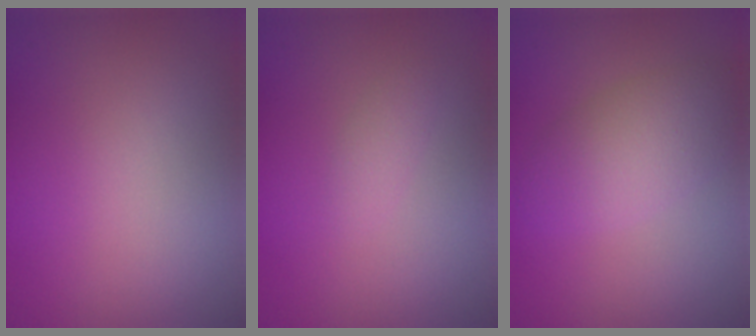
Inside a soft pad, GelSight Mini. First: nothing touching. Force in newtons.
{"total": 0.9, "press": 0.9, "slide": 0.0}
{"total": 3.7, "press": 3.7, "slide": 0.2}